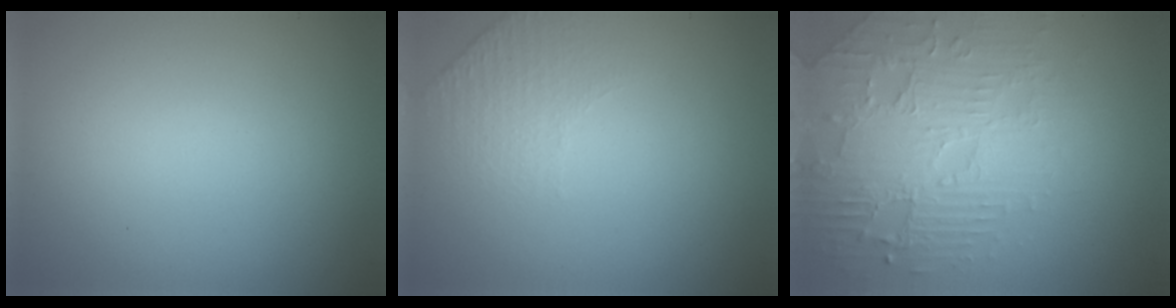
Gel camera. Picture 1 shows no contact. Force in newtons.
{"total": 1.3, "press": 0.8, "slide": 1.1}
{"total": 4.3, "press": 4.1, "slide": 1.4}